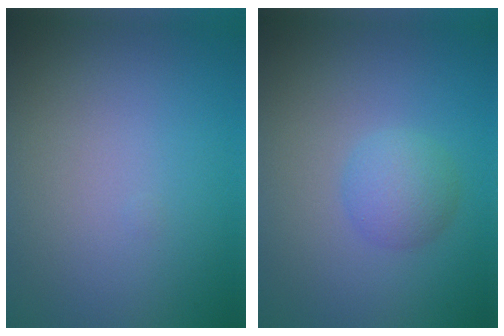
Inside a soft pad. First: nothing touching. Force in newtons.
{"total": 2.5, "press": 2.5, "slide": 0.1}